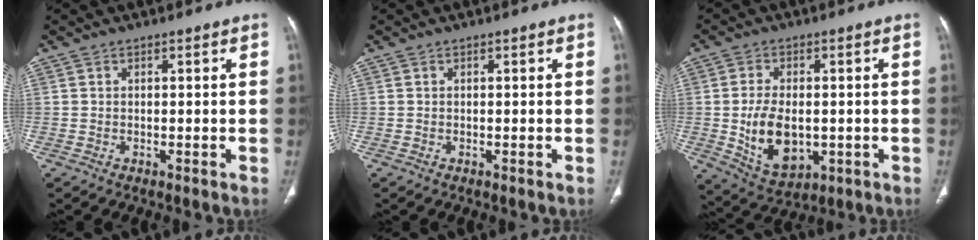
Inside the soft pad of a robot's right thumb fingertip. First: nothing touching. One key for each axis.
{"total": 0.0}
{"total": 11.1, "fx": -1.3, "fy": 6.9, "fz": 8.6, "tx": -0.134, "ty": -0.005, "tz": -0.005}